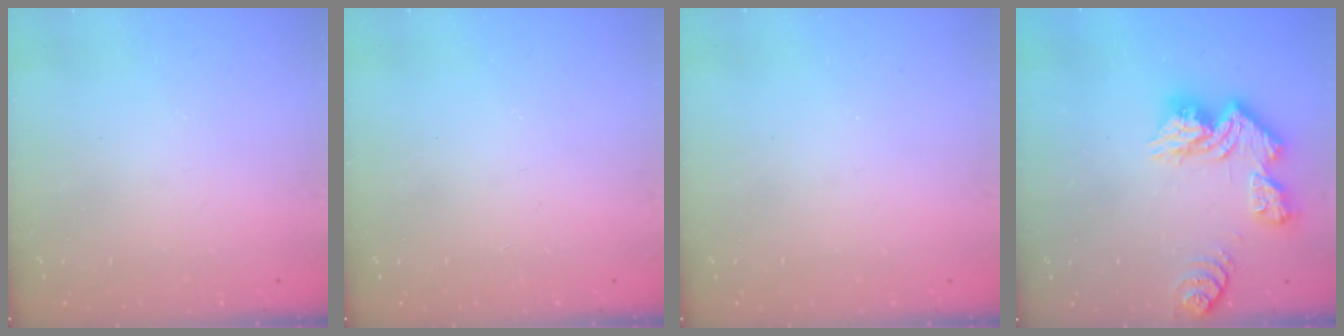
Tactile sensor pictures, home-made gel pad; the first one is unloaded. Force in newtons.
{"total": 1.7, "press": 1.7, "slide": 0.2}
{"total": 0.0}
{"total": 13.2, "press": 13.2, "slide": 1.2}